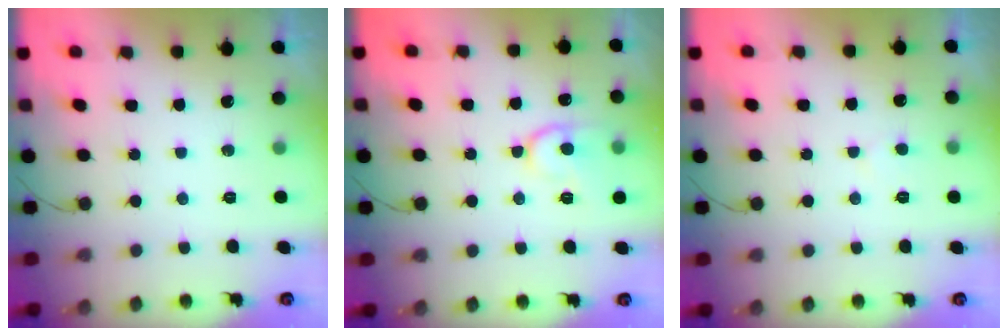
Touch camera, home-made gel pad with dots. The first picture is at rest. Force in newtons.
{"total": 11.8, "press": 11.7, "slide": 1.1}
{"total": 2.0, "press": 2.0, "slide": 0.3}